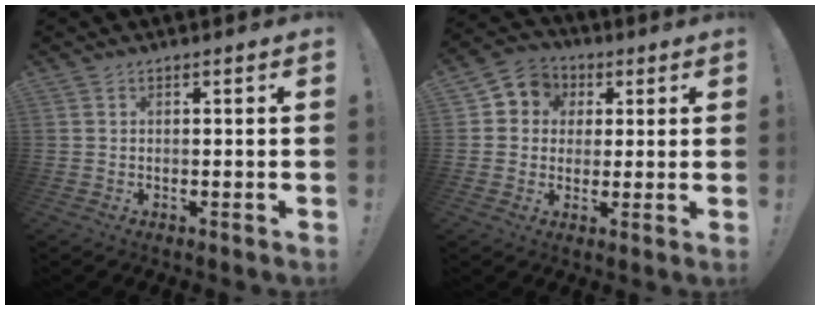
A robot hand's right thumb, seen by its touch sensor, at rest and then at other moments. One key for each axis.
{"total": 7.3, "fx": 0.8, "fy": 7.0, "fz": 1.9, "tx": -0.023, "ty": 0.003, "tz": 0.021}